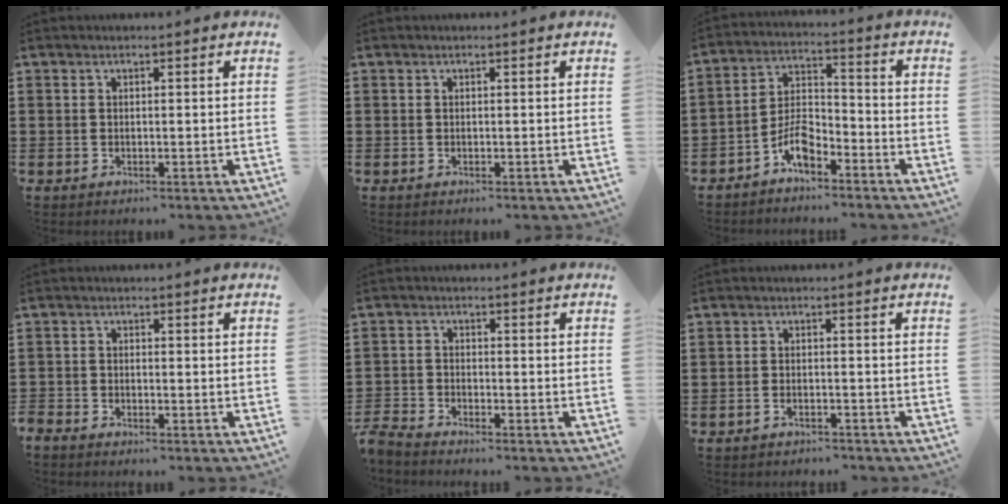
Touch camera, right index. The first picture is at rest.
{"total": 0.0}
{"total": 5.7, "force": [-3.9, 2.5, 3.3], "torque": [-0.071, 0.013, -0.077]}
{"total": 1.5, "force": [-1.5, 0.1, -0.1], "torque": [-0.002, 0.004, -0.033]}
{"total": 2.7, "force": [-2.7, 0.1, 0.1], "torque": [-0.013, 0.000, -0.059]}
{"total": 1.4, "force": [-1.4, 0.3, 0.1], "torque": [-0.008, 0.003, -0.030]}